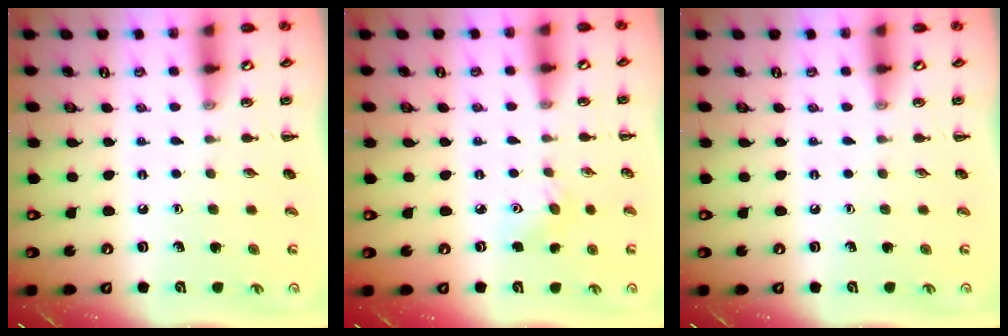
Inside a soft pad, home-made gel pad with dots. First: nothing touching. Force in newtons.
{"total": 5.8, "press": 5.6, "slide": 1.5}
{"total": 0.0}